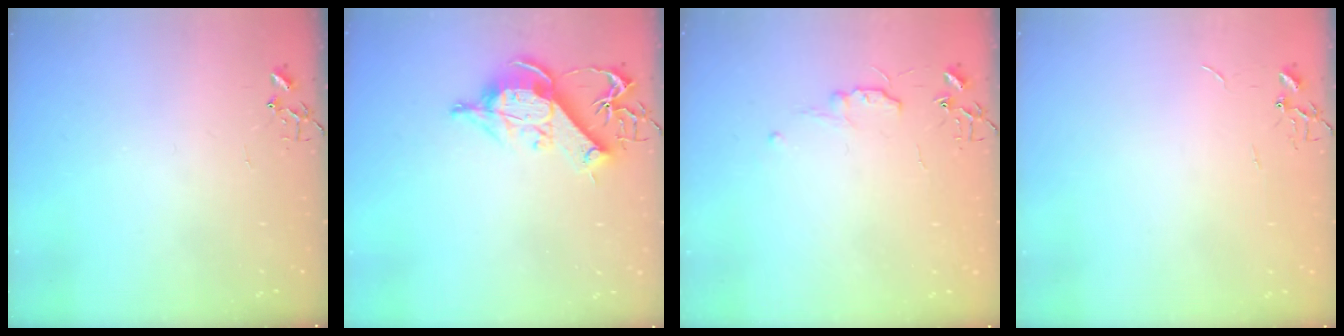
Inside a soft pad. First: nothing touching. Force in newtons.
{"total": 12.3, "press": 12.1, "slide": 2.0}
{"total": 5.0, "press": 4.9, "slide": 0.6}
{"total": 0.7, "press": 0.7, "slide": 0.1}